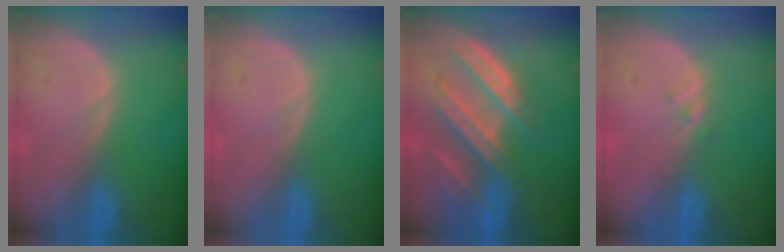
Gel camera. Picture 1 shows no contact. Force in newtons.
{"total": 0.0}
{"total": 9.0, "press": 8.2, "slide": 3.7}
{"total": 1.0, "press": 0.9, "slide": 0.5}